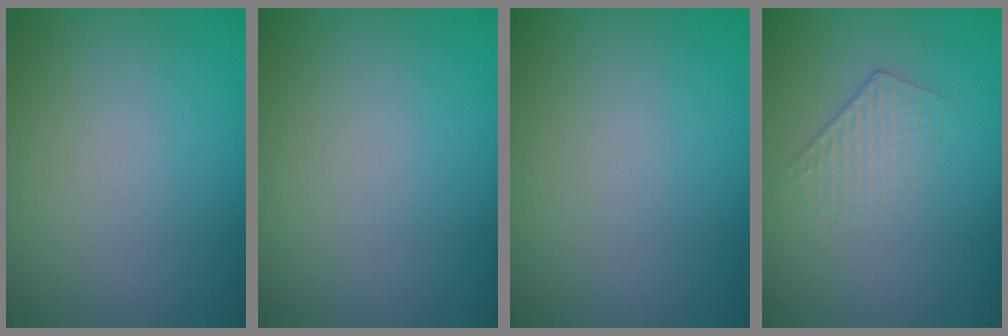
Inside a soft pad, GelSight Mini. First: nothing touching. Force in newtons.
{"total": 0.0}
{"total": 0.0}
{"total": 1.3, "press": 0.6, "slide": 1.2}